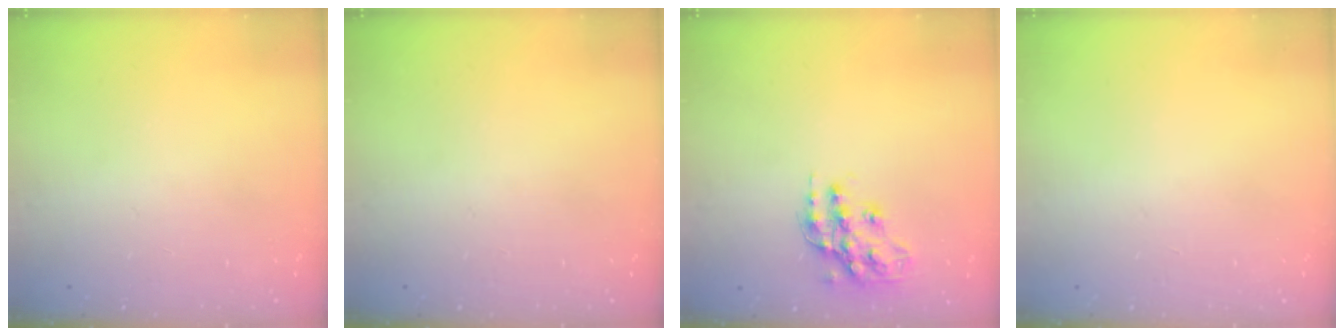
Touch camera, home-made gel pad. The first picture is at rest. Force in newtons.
{"total": 0.0}
{"total": 15.0, "press": 15.0, "slide": 1.2}
{"total": 0.0}